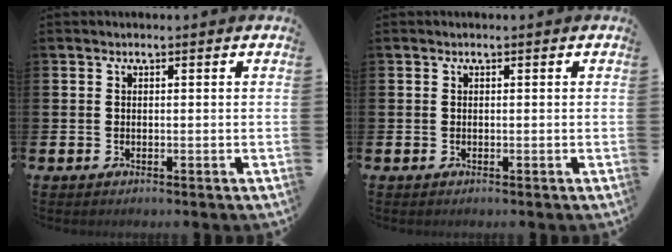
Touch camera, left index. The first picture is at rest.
{"total": 0.0}